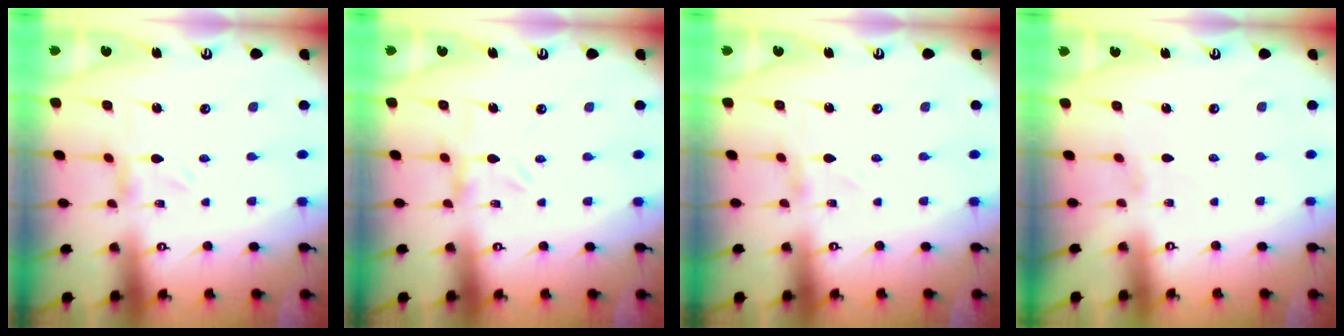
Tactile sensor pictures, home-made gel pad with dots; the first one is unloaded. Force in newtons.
{"total": 2.3, "press": 2.3, "slide": 0.4}
{"total": 0.7, "press": 0.6, "slide": 0.1}
{"total": 0.9, "press": 0.9, "slide": 0.1}